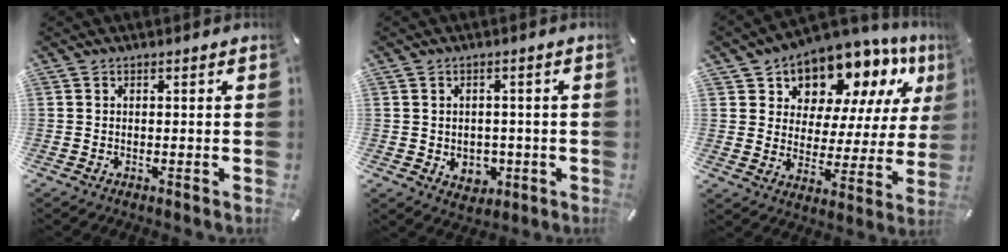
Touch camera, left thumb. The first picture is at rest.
{"total": 4.4, "force": [-0.5, 4.0, 1.7], "torque": [-0.009, 0.000, -0.011]}
{"total": 11.4, "force": [9.3, 6.2, 2.4], "torque": [-0.045, -0.091, 0.162]}